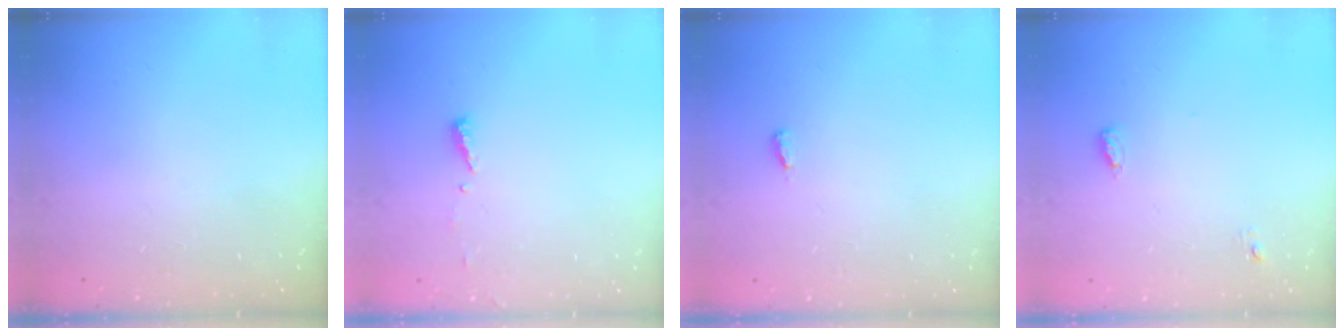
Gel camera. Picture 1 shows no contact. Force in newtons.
{"total": 3.9, "press": 3.9, "slide": 0.4}
{"total": 2.6, "press": 2.4, "slide": 1.0}
{"total": 3.7, "press": 3.5, "slide": 1.2}